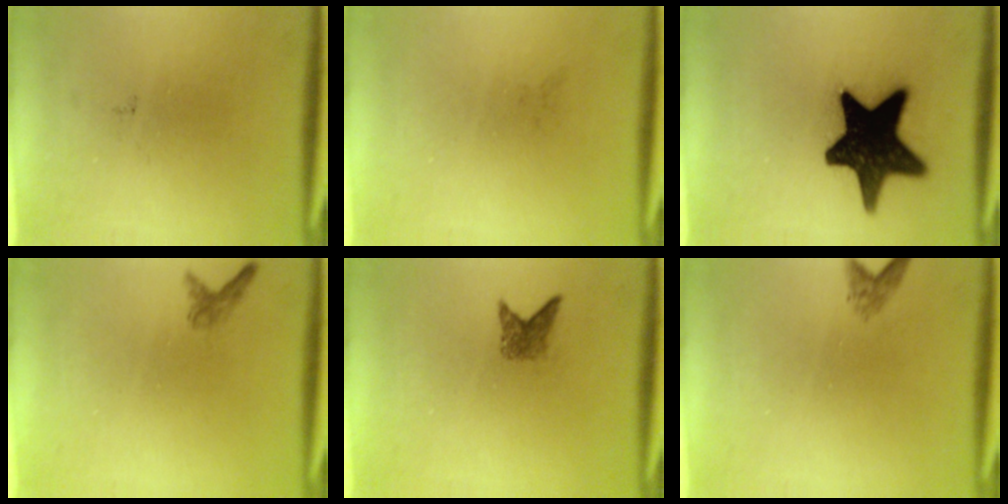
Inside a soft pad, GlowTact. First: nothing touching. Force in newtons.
{"total": 0.0}
{"total": 18.5}
{"total": 1.1}
{"total": 1.9}
{"total": 1.3}